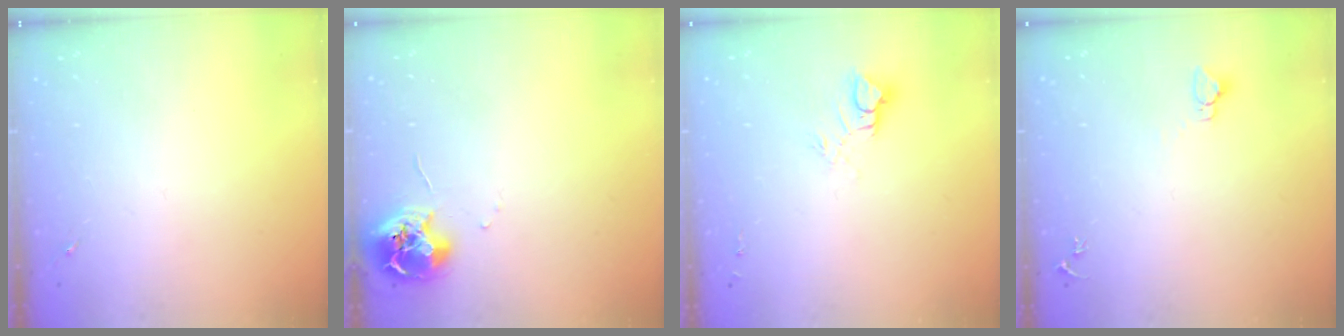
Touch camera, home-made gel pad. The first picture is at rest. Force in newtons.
{"total": 9.6, "press": 9.5, "slide": 0.6}
{"total": 6.3, "press": 6.3, "slide": 0.5}
{"total": 2.8, "press": 2.8, "slide": 0.2}